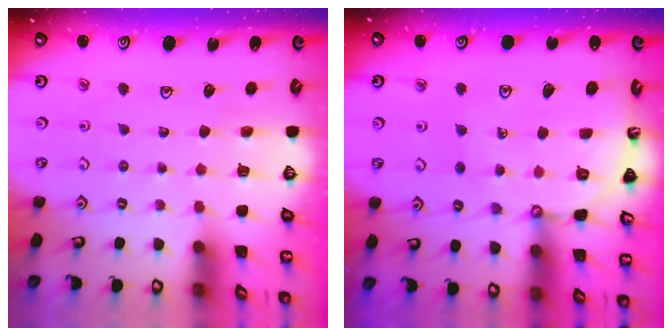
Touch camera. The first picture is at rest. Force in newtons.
{"total": 13.2, "press": 13.1, "slide": 1.7}